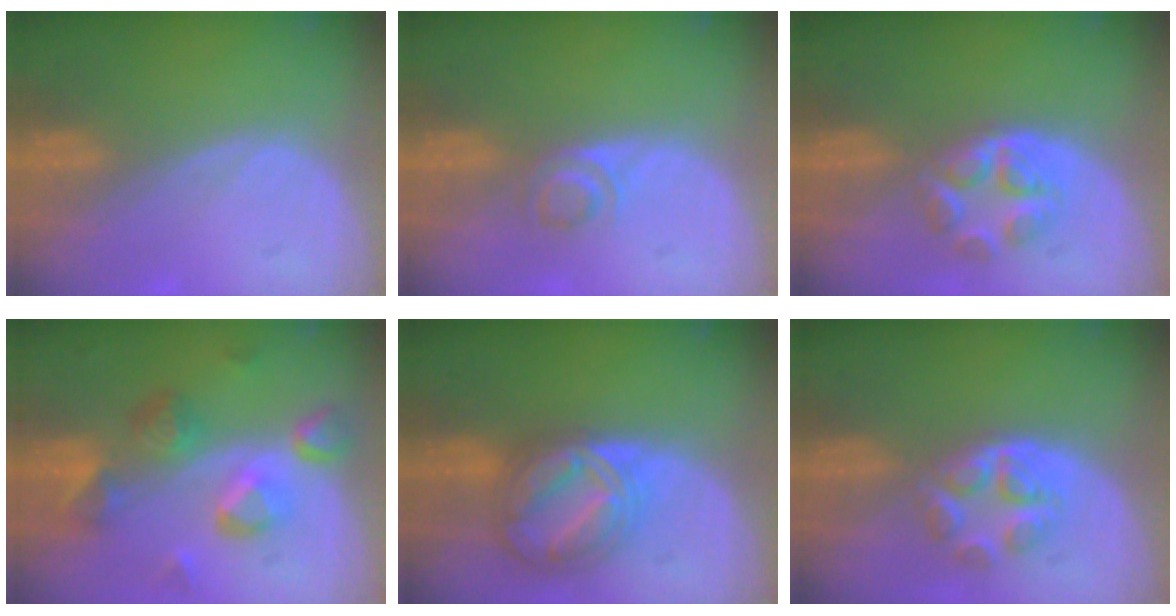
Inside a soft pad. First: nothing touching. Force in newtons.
{"total": 2.8, "press": 2.7, "slide": 1.0}
{"total": 5.9, "press": 5.1, "slide": 2.9}
{"total": 9.4, "press": 8.1, "slide": 4.7}
{"total": 8.6, "press": 8.5, "slide": 0.6}
{"total": 5.9, "press": 5.1, "slide": 2.9}